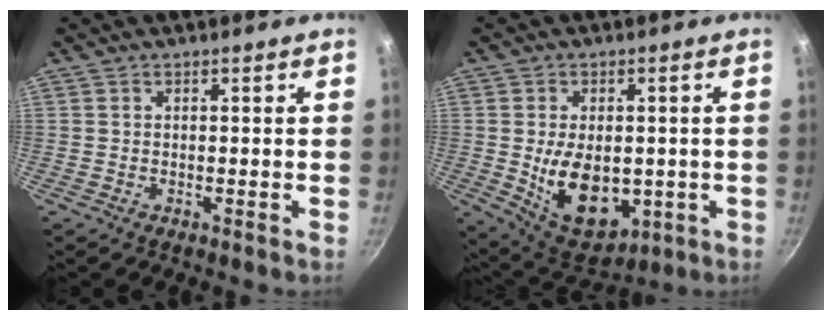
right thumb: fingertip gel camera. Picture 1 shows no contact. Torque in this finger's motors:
{"motor_torque": [-0.42, 1.02, 0.61, 0.86, 0.15]}